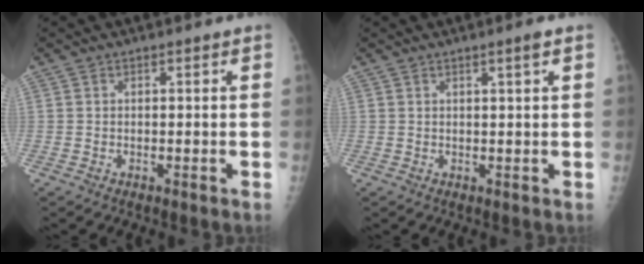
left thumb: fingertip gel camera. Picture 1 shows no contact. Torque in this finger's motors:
{"motor_torque": [-0.15, 0.11, -0.12, -0.17, 0.05]}